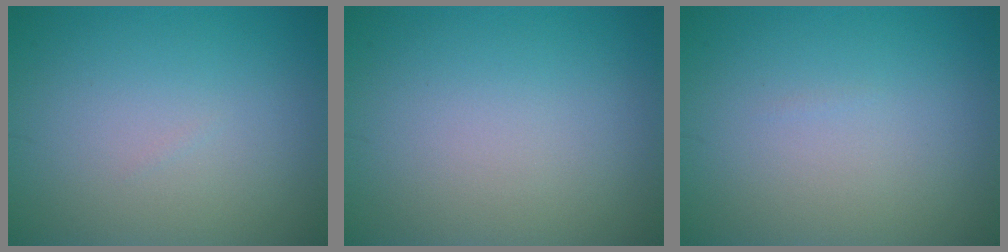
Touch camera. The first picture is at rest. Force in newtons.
{"total": 0.0}
{"total": 0.0}